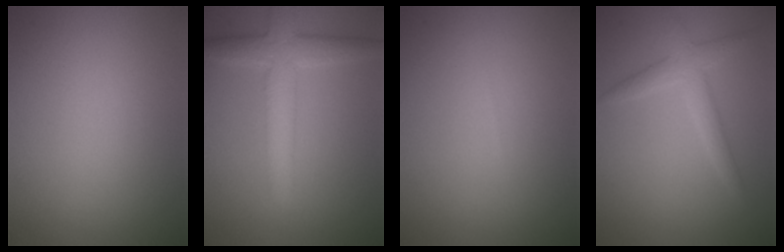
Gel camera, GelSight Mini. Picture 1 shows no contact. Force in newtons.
{"total": 4.7, "press": 4.7, "slide": 0.3}
{"total": 0.0}
{"total": 2.5, "press": 2.5, "slide": 0.1}